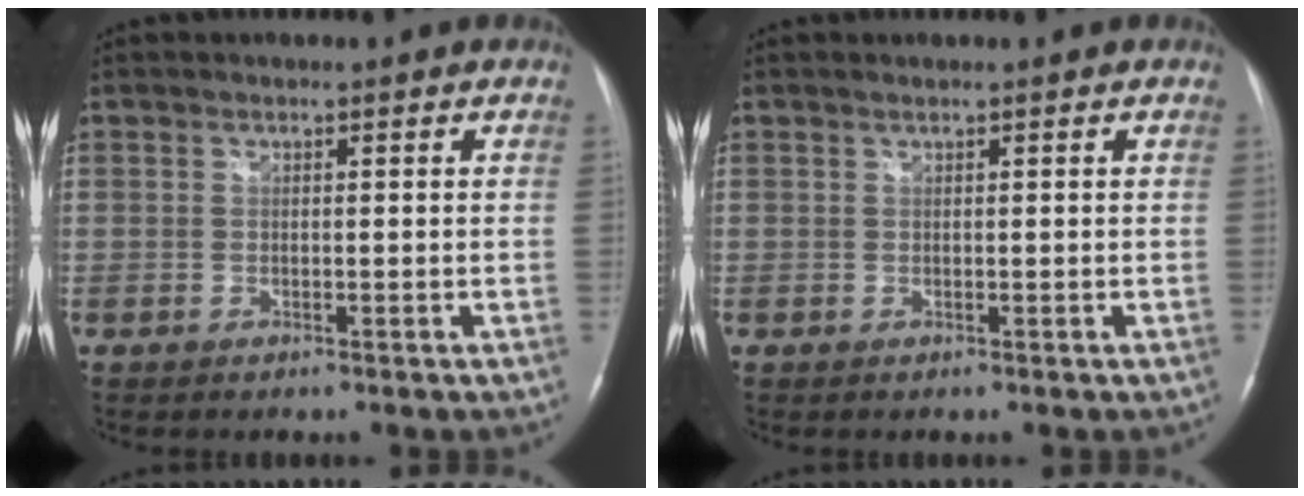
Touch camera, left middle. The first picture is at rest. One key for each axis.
{"total": 0.0}